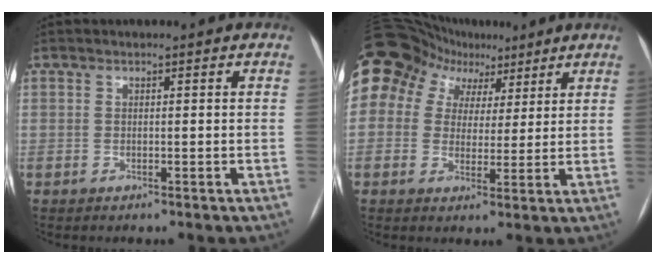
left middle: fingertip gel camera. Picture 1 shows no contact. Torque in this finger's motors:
{"motor_torque": [1.24, -0.90, 1.05, 0.21]}